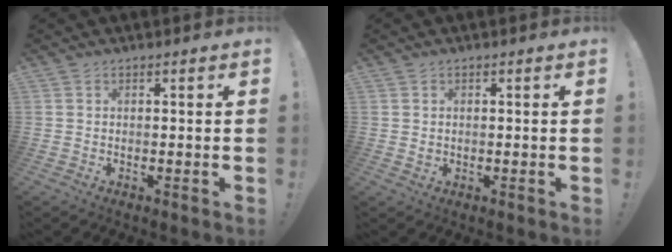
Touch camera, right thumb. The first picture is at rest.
{"total": 1.2, "force": [0.3, 1.0, 0.5], "torque": [-0.010, 0.005, 0.004]}